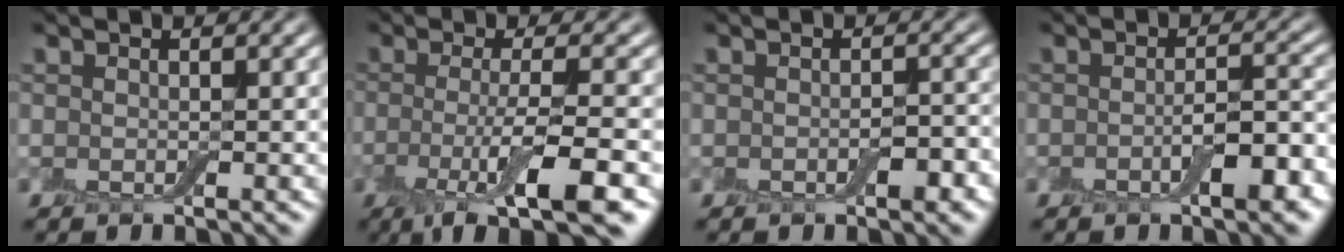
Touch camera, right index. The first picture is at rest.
{"total": 7.5, "force": [-3.1, 1.4, 6.7], "torque": [-0.105, -0.007, -0.060]}
{"total": 1.9, "force": [-0.7, 0.8, 1.6], "torque": [-0.024, 0.000, -0.011]}
{"total": 3.8, "force": [-1.6, 1.0, 3.3], "torque": [-0.057, 0.003, -0.026]}